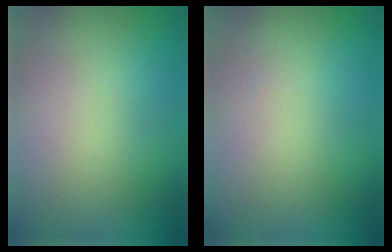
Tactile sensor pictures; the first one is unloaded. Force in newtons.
{"total": 0.0}